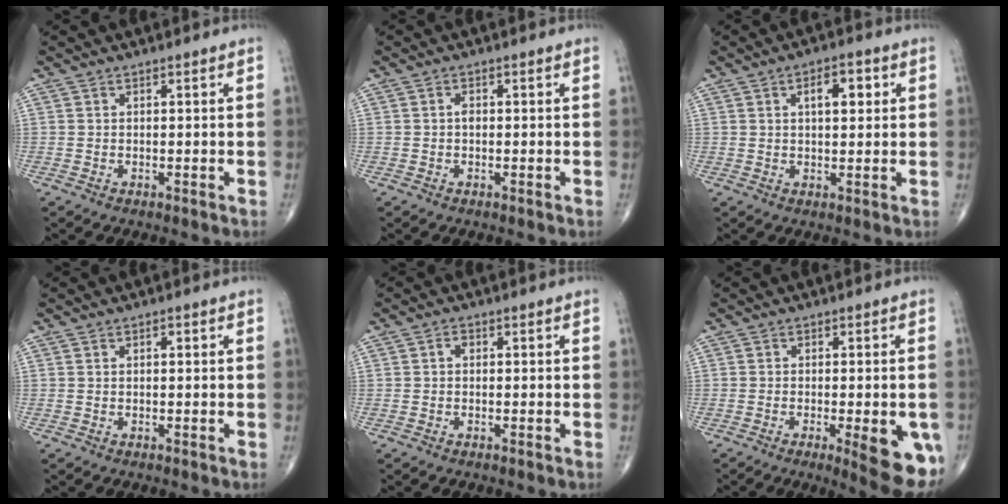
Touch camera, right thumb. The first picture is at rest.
{"total": 1.0, "force": [-0.1, 0.7, 0.8], "torque": [-0.007, 0.003, -0.005]}
{"total": 5.5, "force": [1.7, 2.6, 4.5], "torque": [-0.052, 0.001, 0.023]}
{"total": 0.6, "force": [0.2, 0.3, 0.5], "torque": [-0.005, 0.001, 0.003]}
{"total": 1.1, "force": [0.1, 0.9, 0.7], "torque": [-0.007, 0.003, -0.003]}
{"total": 10.7, "force": [-3.7, 2.9, 9.6], "torque": [-0.109, -0.012, -0.042]}